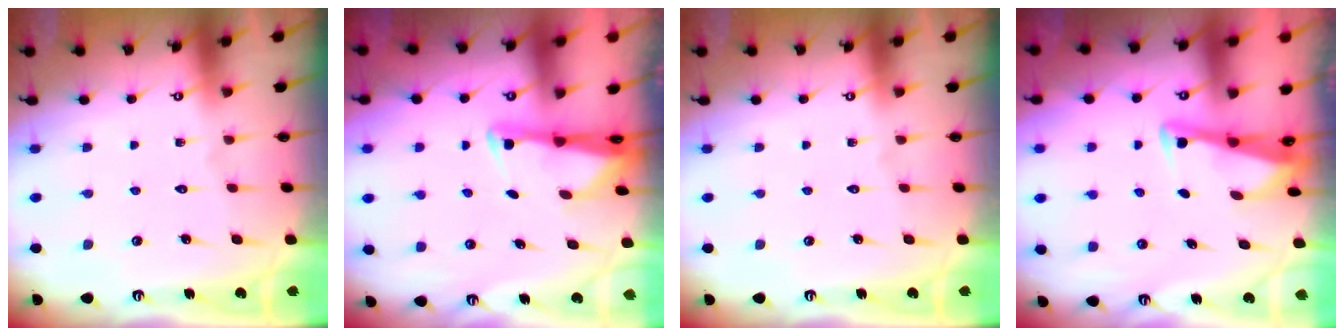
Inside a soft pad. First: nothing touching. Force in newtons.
{"total": 2.7, "press": 2.6, "slide": 0.5}
{"total": 0.0}
{"total": 3.0, "press": 3.0, "slide": 0.3}